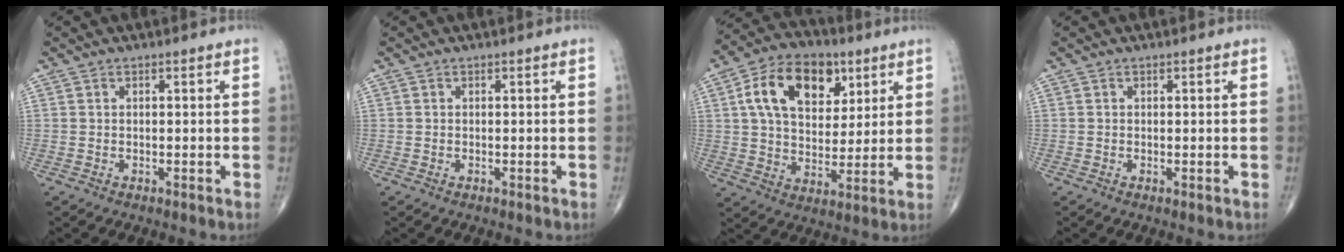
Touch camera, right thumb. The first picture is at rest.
{"total": 0.0}
{"total": 17.2, "force": [6.4, 11.0, 11.5], "torque": [-0.165, -0.009, 0.109]}
{"total": 0.0}